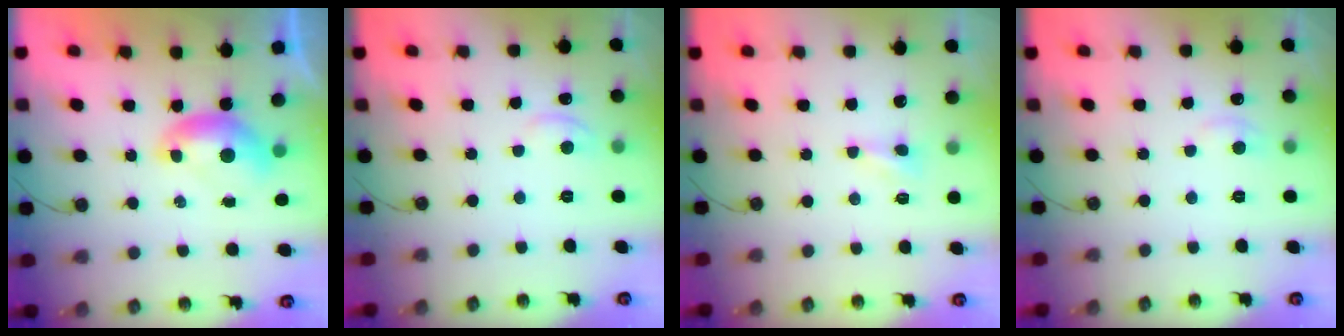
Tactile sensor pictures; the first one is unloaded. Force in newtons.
{"total": 1.5, "press": 1.4, "slide": 0.6}
{"total": 0.6, "press": 0.5, "slide": 0.3}
{"total": 1.8, "press": 1.7, "slide": 0.6}